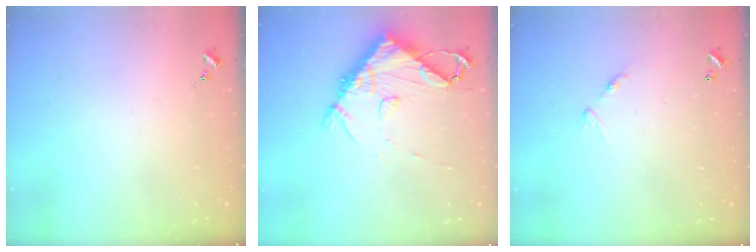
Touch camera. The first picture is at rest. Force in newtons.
{"total": 11.0, "press": 10.9, "slide": 1.4}
{"total": 6.9, "press": 6.8, "slide": 0.6}